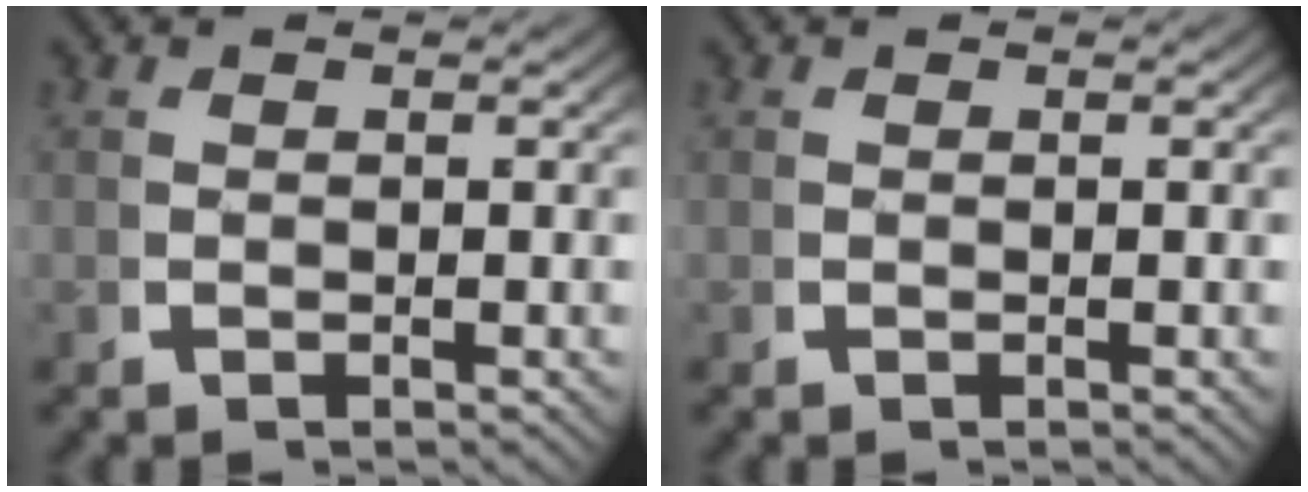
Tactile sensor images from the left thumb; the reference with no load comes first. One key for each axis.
{"total": 0.0}